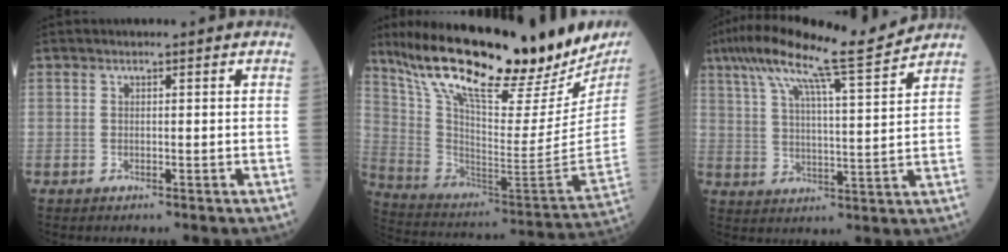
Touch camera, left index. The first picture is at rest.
{"total": 31.5, "force": [24.5, 6.9, 18.5], "torque": [-0.318, -0.038, 0.365]}
{"total": 14.2, "force": [11.7, -0.6, 8.1], "torque": [-0.145, 0.015, 0.183]}